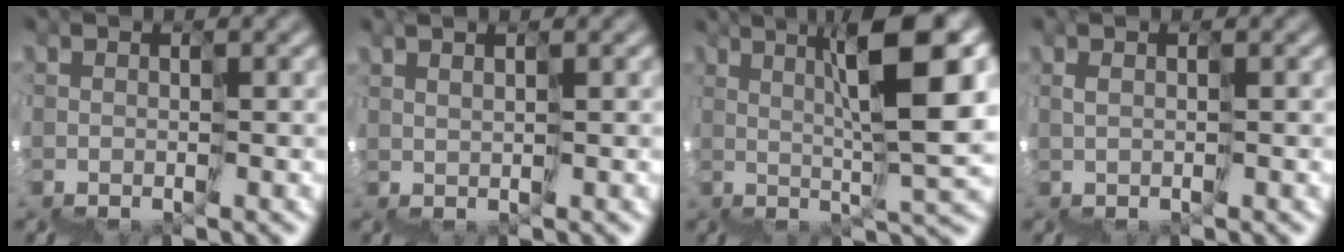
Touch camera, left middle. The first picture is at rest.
{"total": 1.3, "force": [1.1, -0.7, 0.2], "torque": [-0.003, 0.013, 0.028]}
{"total": 7.9, "force": [3.6, -0.4, 7.0], "torque": [-0.099, 0.033, 0.060]}
{"total": 0.7, "force": [0.4, -0.5, 0.4], "torque": [-0.008, 0.009, 0.010]}